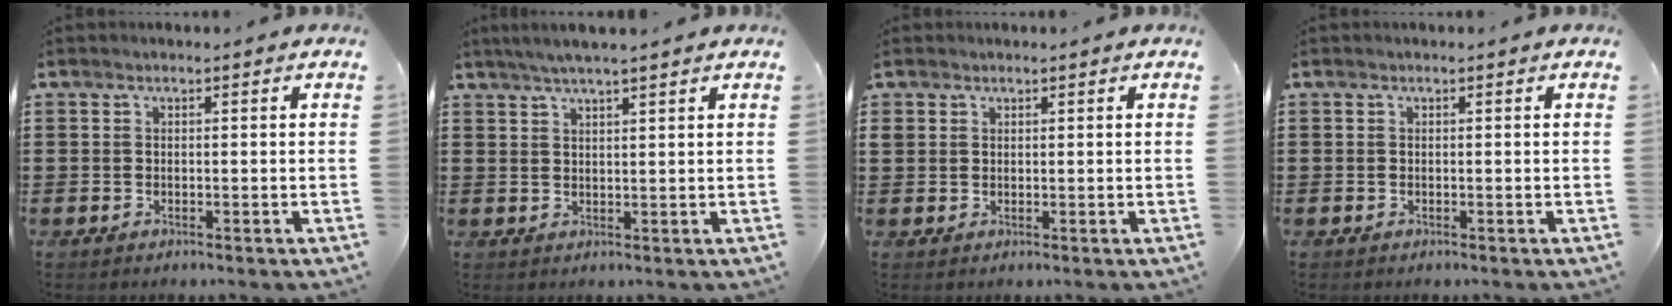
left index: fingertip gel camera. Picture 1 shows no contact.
{"total": 2.7, "force": [2.2, -0.1, 1.5], "torque": [-0.033, 0.004, 0.041]}
{"total": 1.5, "force": [1.1, 1.0, 0.1], "torque": [-0.007, 0.006, 0.023]}
{"total": 0.0}